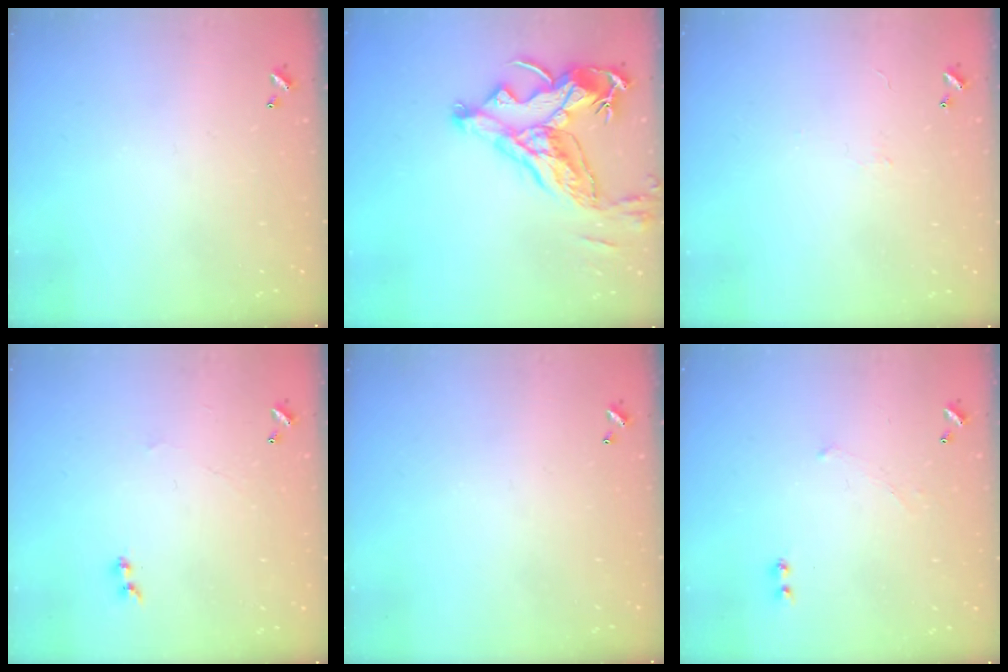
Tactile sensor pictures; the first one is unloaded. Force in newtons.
{"total": 13.5, "press": 13.3, "slide": 2.4}
{"total": 0.6, "press": 0.5, "slide": 0.4}
{"total": 1.0, "press": 0.3, "slide": 1.0}
{"total": 0.0}
{"total": 1.1, "press": 0.9, "slide": 0.5}